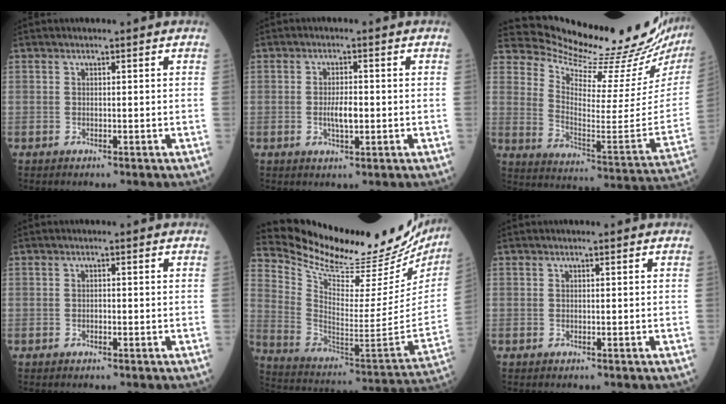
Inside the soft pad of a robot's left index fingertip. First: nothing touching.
{"total": 3.2, "force": [-0.9, 1.0, 2.9], "torque": [-0.058, -0.005, -0.015]}
{"total": 23.3, "force": [22.5, 1.5, 6.0], "torque": [-0.114, -0.127, 0.295]}
{"total": 0.7, "force": [-0.6, 0.3, 0.1], "torque": [-0.002, -0.003, -0.013]}
{"total": 28.4, "force": [26.0, 6.2, 9.5], "torque": [-0.164, -0.092, 0.360]}
{"total": 0.0}